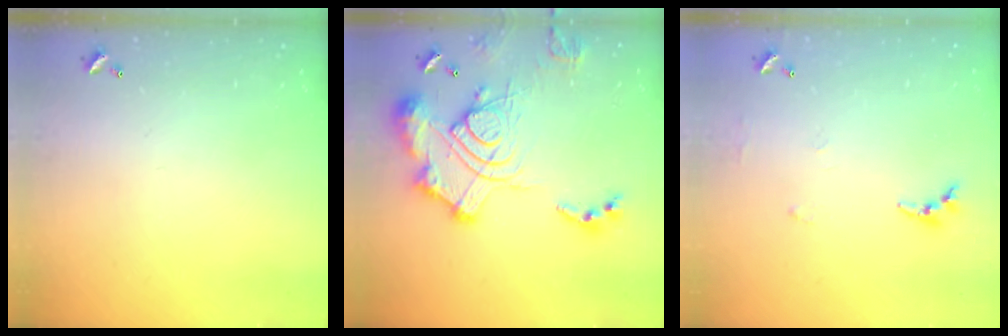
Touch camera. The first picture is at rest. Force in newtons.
{"total": 20.2, "press": 20.0, "slide": 2.4}
{"total": 5.2, "press": 5.2, "slide": 0.5}